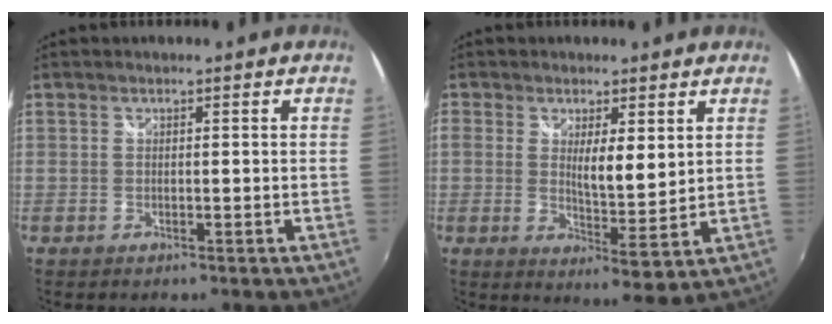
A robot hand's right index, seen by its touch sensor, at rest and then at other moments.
{"total": 6.8, "force": [1.5, 1.4, 6.4], "torque": [-0.102, -0.015, 0.027]}